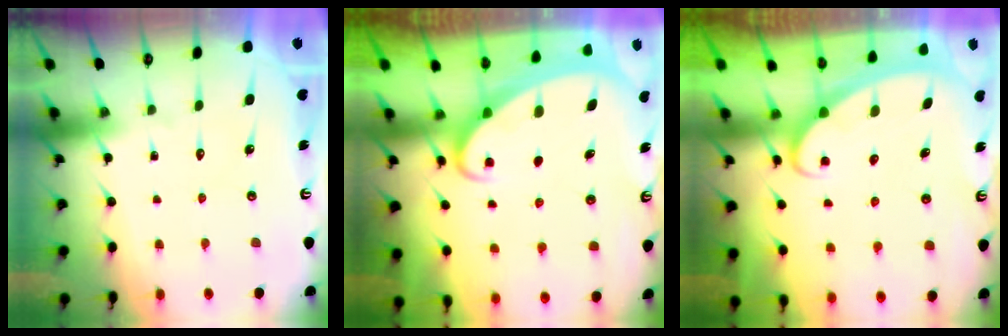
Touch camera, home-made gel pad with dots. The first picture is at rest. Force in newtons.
{"total": 2.1, "press": 2.1, "slide": 0.4}
{"total": 2.5, "press": 2.5, "slide": 0.4}